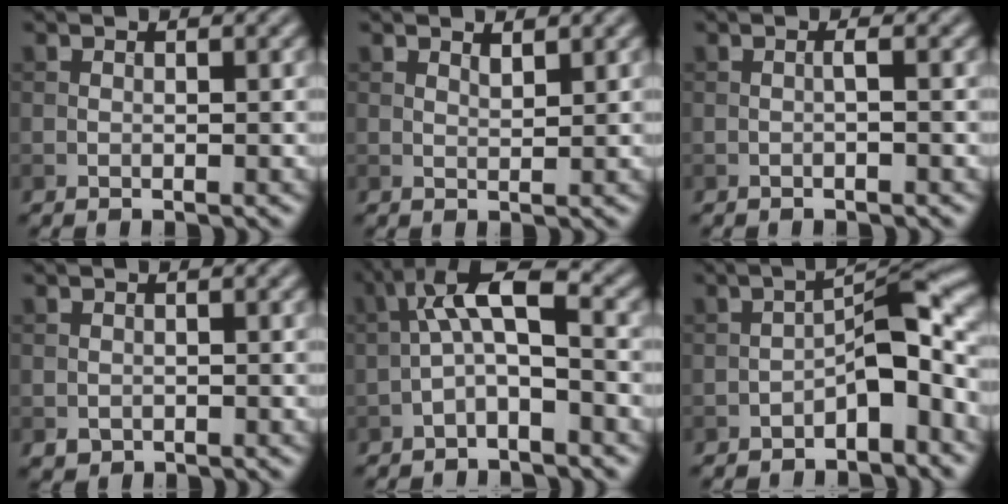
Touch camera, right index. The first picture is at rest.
{"total": 1.0, "force": [0.9, 0.2, 0.5], "torque": [-0.013, 0.000, 0.017]}
{"total": 0.7, "force": [-0.2, 0.0, 0.7], "torque": [-0.013, 0.003, -0.005]}
{"total": 0.8, "force": [-0.2, 0.8, 0.2], "torque": [-0.002, -0.007, -0.003]}
{"total": 5.2, "force": [-0.7, 1.6, 4.9], "torque": [-0.090, 0.024, -0.025]}
{"total": 5.6, "force": [-2.3, 2.1, 4.6], "torque": [-0.058, 0.024, -0.044]}